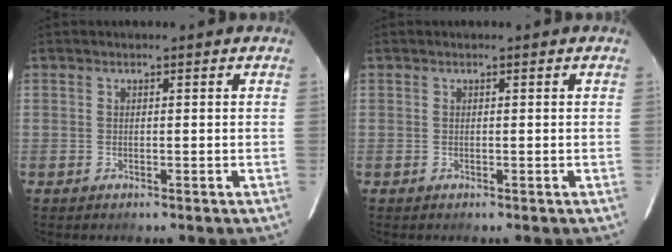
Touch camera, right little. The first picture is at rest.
{"total": 0.0}